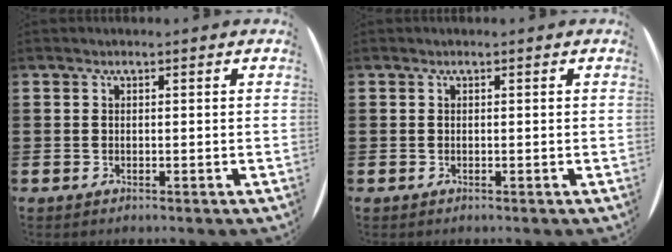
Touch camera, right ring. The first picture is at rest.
{"total": 0.0}